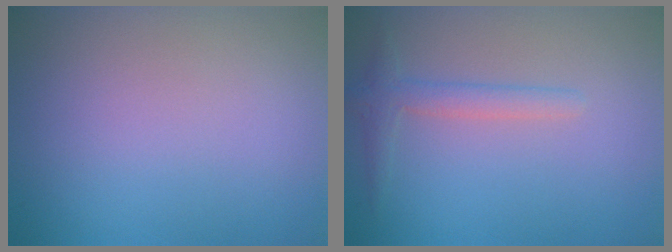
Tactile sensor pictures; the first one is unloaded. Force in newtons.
{"total": 1.9, "press": 1.9, "slide": 0.0}